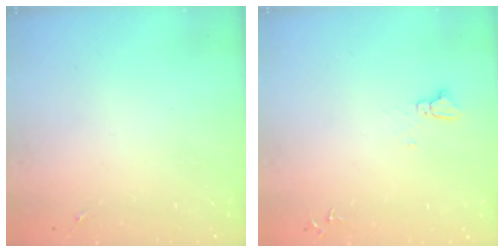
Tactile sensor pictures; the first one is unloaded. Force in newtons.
{"total": 3.2, "press": 3.1, "slide": 0.3}